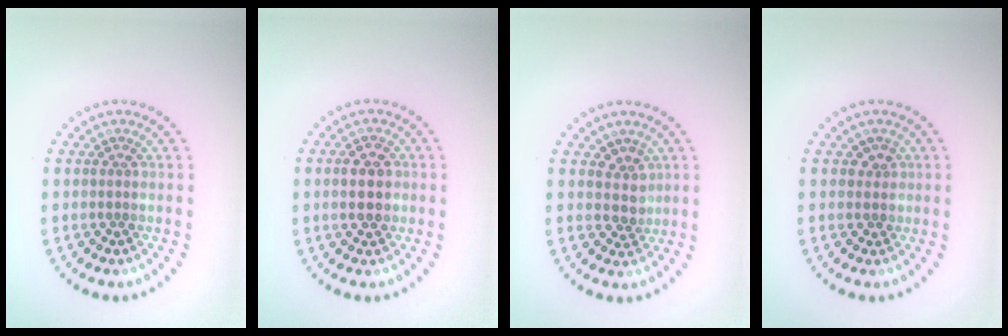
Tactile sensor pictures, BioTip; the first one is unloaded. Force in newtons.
{"total": 3.5, "press": 3.5, "slide": 0.2}
{"total": 1.9, "press": 1.5, "slide": 1.2}
{"total": 1.2, "press": 1.1, "slide": 0.6}